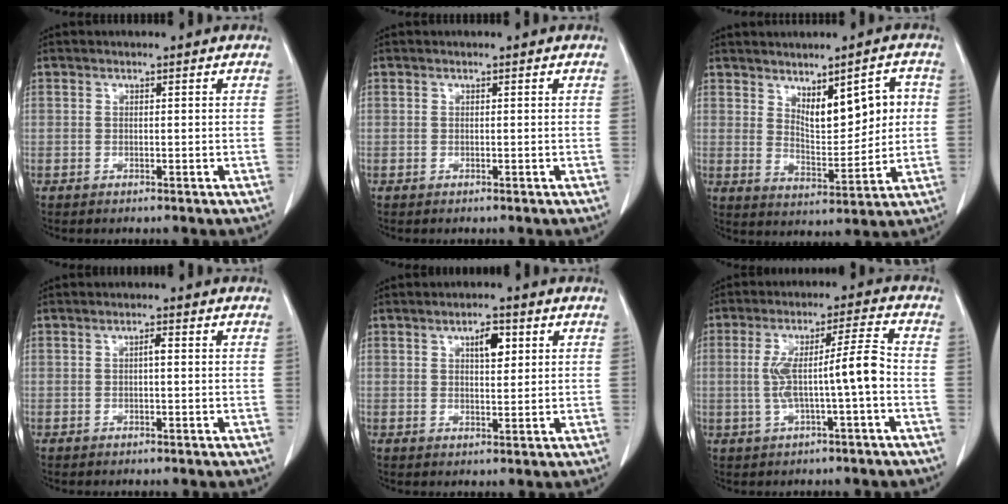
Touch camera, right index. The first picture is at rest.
{"total": 0.0}
{"total": 9.0, "force": [2.7, 3.4, 7.9], "torque": [-0.116, 0.006, 0.055]}
{"total": 1.0, "force": [0.0, 0.2, 1.0], "torque": [-0.017, 0.003, 0.001]}
{"total": 3.8, "force": [1.6, 1.4, 3.2], "torque": [-0.051, 0.002, 0.025]}
{"total": 8.5, "force": [-1.2, 0.0, 8.4], "torque": [-0.154, 0.024, -0.016]}